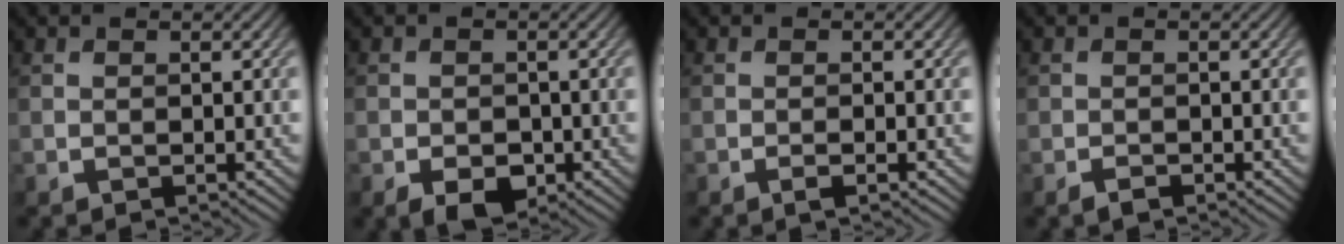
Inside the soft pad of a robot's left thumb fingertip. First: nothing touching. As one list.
[{"total": 3.5, "force": [-1.7, 2.3, 2.0], "torque": [-0.035, -0.009, -0.029]}, {"total": 1.3, "force": [-0.7, 0.1, 1.1], "torque": [-0.018, 0.002, -0.015]}, {"total": 1.2, "force": [-0.9, 0.6, 0.6], "torque": [-0.013, -0.002, -0.018]}]